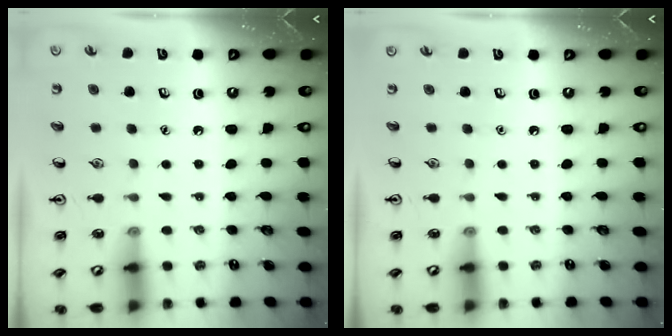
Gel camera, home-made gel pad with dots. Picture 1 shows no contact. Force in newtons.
{"total": 0.0}